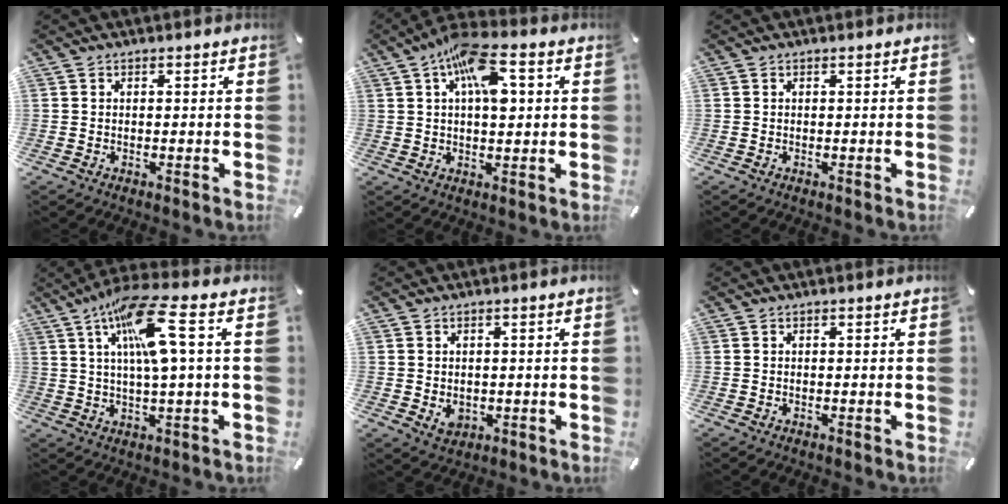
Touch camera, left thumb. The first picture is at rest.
{"total": 12.4, "force": [3.7, 5.9, 10.2], "torque": [-0.170, -0.002, 0.061]}
{"total": 0.0}
{"total": 14.4, "force": [5.0, 2.3, 13.3], "torque": [-0.260, -0.007, 0.077]}
{"total": 3.3, "force": [-0.4, 2.8, 1.7], "torque": [-0.011, -0.002, -0.006]}
{"total": 0.0}